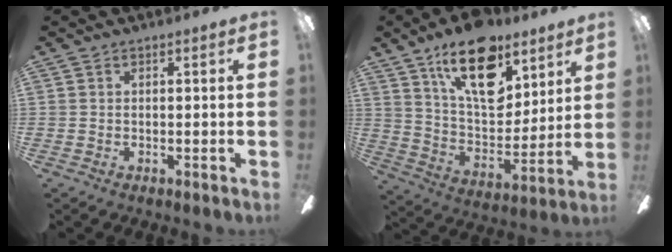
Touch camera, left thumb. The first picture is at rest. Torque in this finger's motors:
{"motor_torque": [0.79, 0.77, 1.85, -0.92, 0.15]}